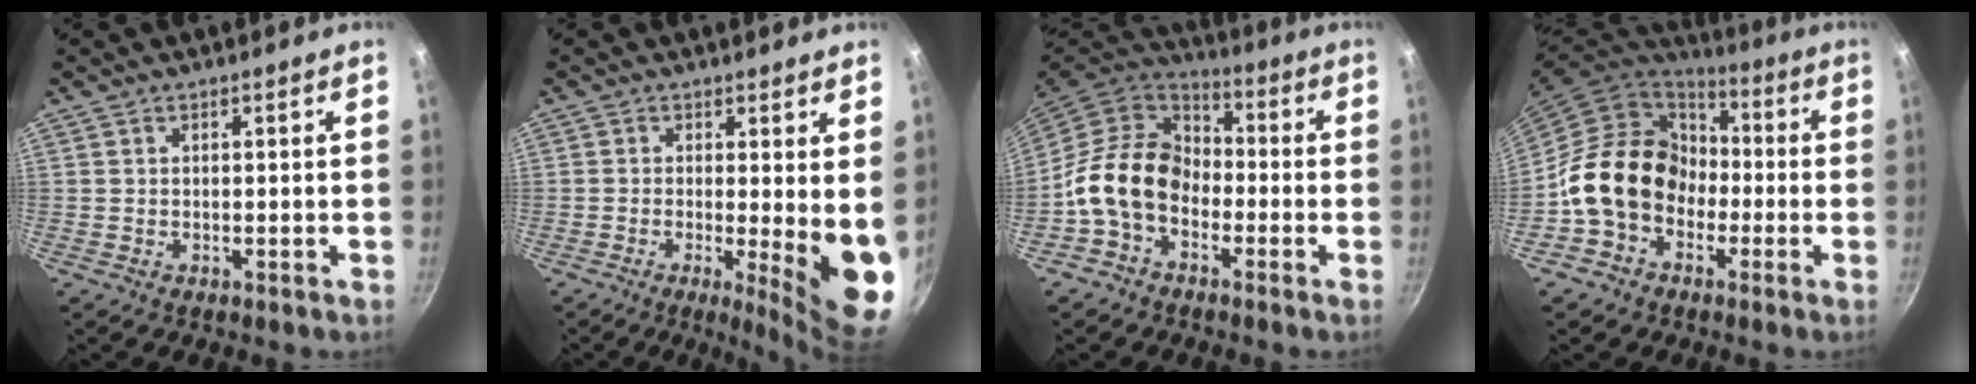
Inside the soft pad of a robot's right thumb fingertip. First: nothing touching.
{"total": 9.9, "force": [-0.6, 2.0, 9.6], "torque": [-0.116, -0.023, -0.004]}
{"total": 14.4, "force": [-3.7, 10.6, 8.9], "torque": [-0.122, 0.044, -0.092]}
{"total": 16.6, "force": [-3.0, 13.5, 9.2], "torque": [-0.119, 0.054, -0.059]}